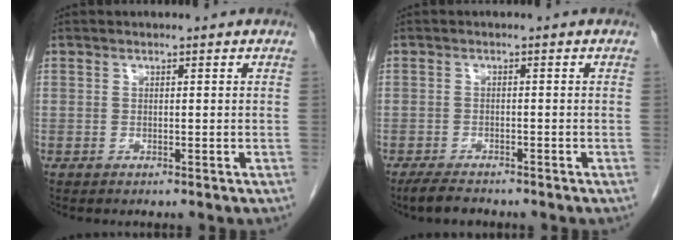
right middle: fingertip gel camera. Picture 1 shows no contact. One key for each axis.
{"total": 3.3, "fx": -2.8, "fy": 0.9, "fz": 1.5, "tx": -0.032, "ty": -0.007, "tz": -0.047}